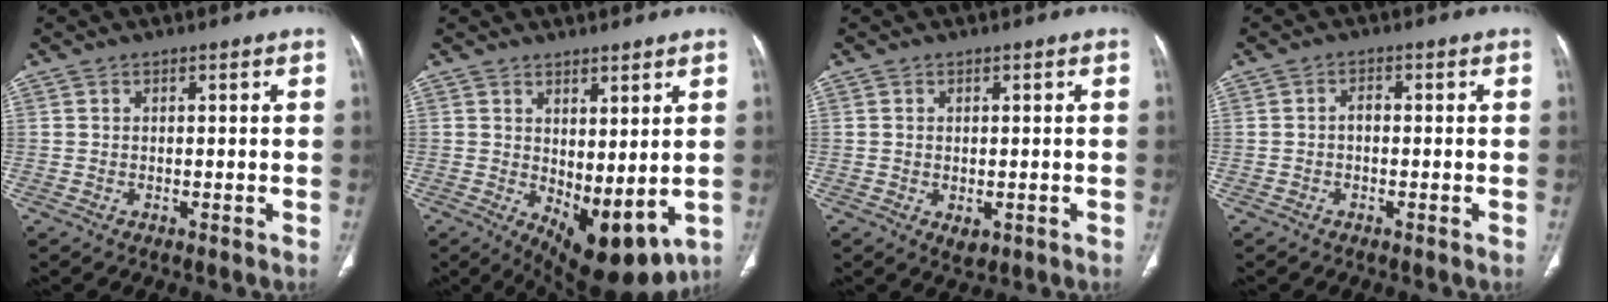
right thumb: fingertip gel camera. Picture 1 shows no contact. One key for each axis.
{"total": 10.7, "fx": -0.2, "fy": 4.8, "fz": 9.5, "tx": -0.127, "ty": -0.021, "tz": 0.020}
{"total": 2.3, "fx": -0.6, "fy": 1.5, "fz": 1.6, "tx": -0.020, "ty": -0.002, "tz": -0.003}
{"total": 1.4, "fx": -0.4, "fy": 0.9, "fz": 1.0, "tx": -0.013, "ty": 0.006, "tz": -0.010}